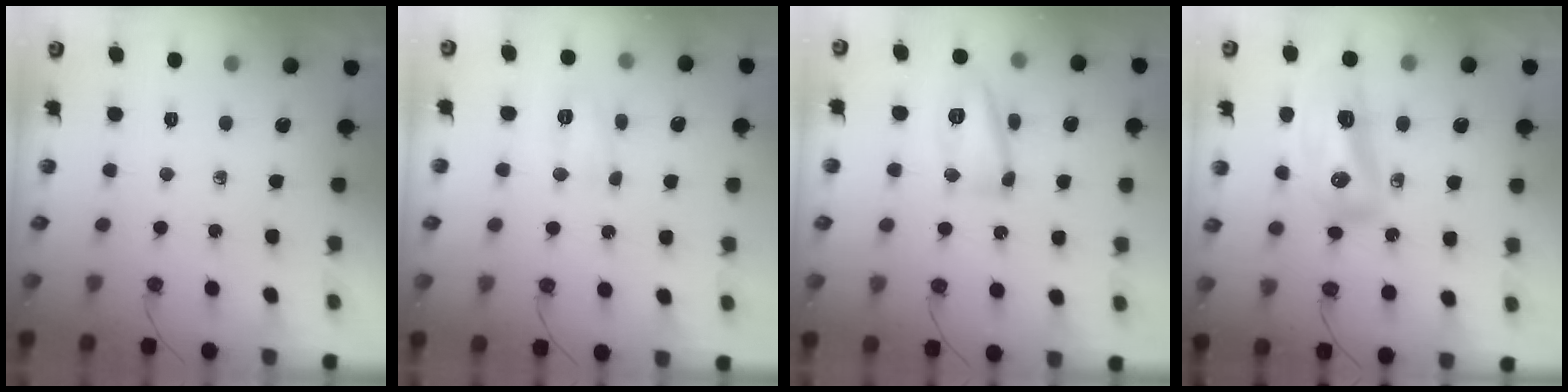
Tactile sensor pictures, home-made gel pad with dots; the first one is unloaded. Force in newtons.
{"total": 6.2, "press": 6.2, "slide": 0.4}
{"total": 13.5, "press": 13.5, "slide": 0.8}
{"total": 15.3, "press": 15.2, "slide": 1.8}